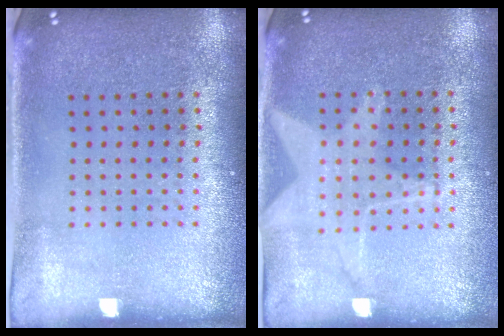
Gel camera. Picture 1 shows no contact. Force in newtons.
{"total": 1.2, "press": 1.2, "slide": 0.3}